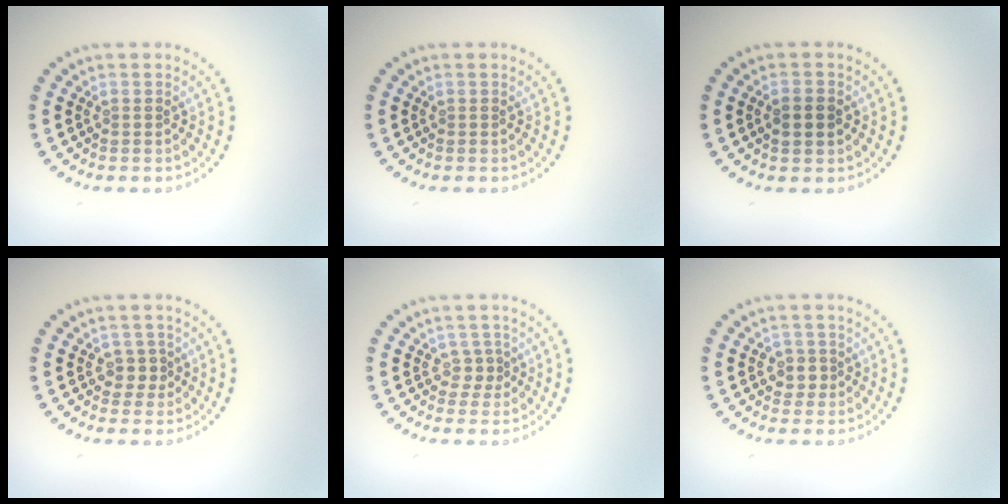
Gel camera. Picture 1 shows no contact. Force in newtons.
{"total": 0.0}
{"total": 2.1, "press": 2.1, "slide": 0.1}
{"total": 1.6, "press": 1.3, "slide": 0.9}
{"total": 1.2, "press": 1.0, "slide": 0.8}
{"total": 1.6, "press": 1.4, "slide": 0.7}